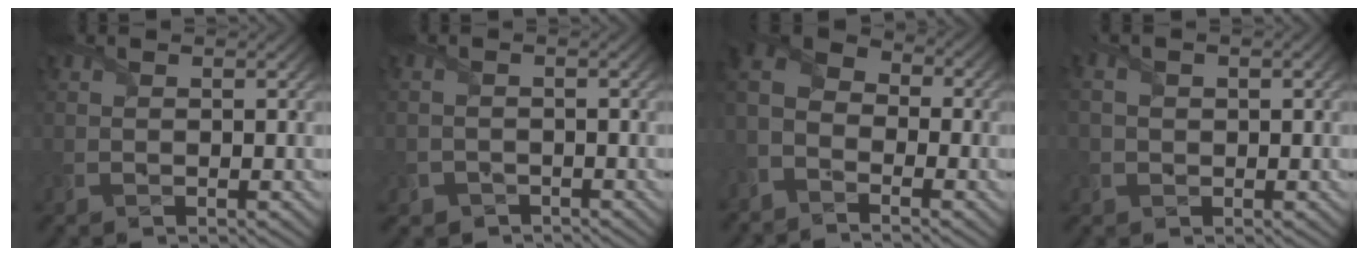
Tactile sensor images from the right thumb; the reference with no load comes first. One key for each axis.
{"total": 2.2, "fx": -1.7, "fy": 1.4, "fz": 0.2, "tx": -0.006, "ty": -0.006, "tz": -0.034}
{"total": 6.7, "fx": -4.0, "fy": 4.2, "fz": 3.4, "tx": -0.077, "ty": -0.007, "tz": -0.091}
{"total": 2.7, "fx": 0.1, "fy": 1.7, "fz": 2.1, "tx": -0.049, "ty": 0.002, "tz": 0.002}